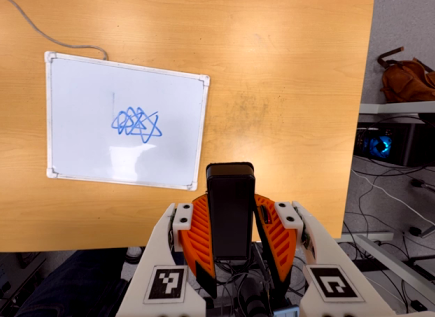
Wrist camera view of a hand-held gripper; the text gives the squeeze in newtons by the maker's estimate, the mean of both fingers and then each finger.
{"total": 5.4, "left": 4.9, "right": 5.8}